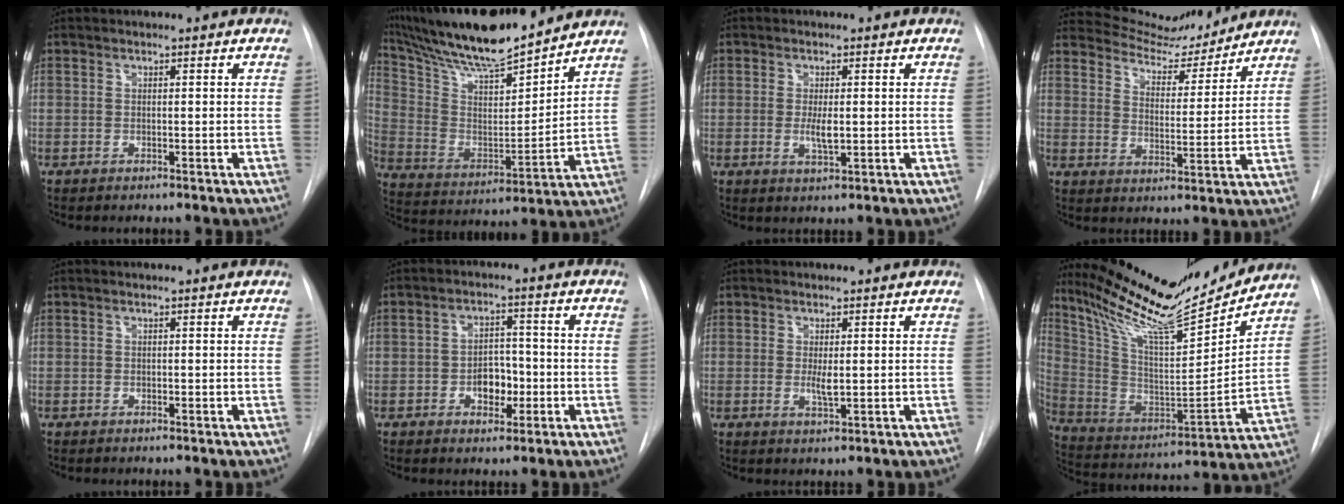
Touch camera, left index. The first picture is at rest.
{"total": 20.2, "force": [17.8, 2.0, 9.2], "torque": [-0.174, -0.001, 0.308]}
{"total": 2.7, "force": [0.0, 0.7, 2.6], "torque": [-0.049, -0.009, 0.001]}
{"total": 10.7, "force": [10.5, 1.9, 1.0], "torque": [-0.019, -0.008, 0.164]}
{"total": 0.0}
{"total": 4.9, "force": [-1.5, 3.1, 3.4], "torque": [-0.048, 0.007, -0.021]}
{"total": 2.1, "force": [0.2, 0.5, 2.0], "torque": [-0.041, -0.008, 0.007]}
{"total": 23.3, "force": [20.9, 2.5, 10.0], "torque": [-0.192, -0.040, 0.340]}